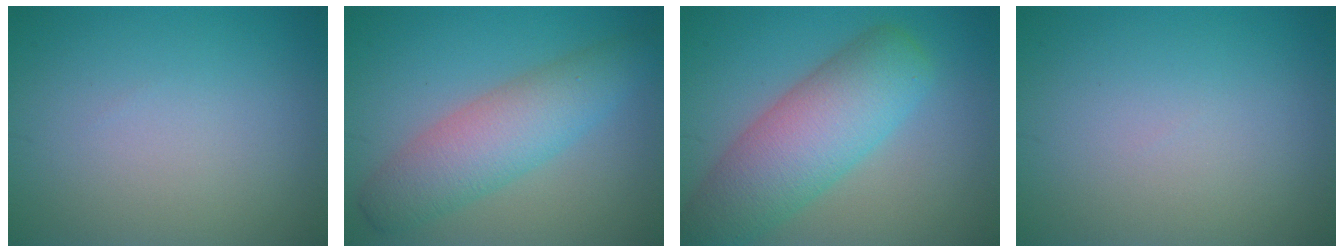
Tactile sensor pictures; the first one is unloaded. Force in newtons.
{"total": 5.8, "press": 5.8, "slide": 0.1}
{"total": 8.3, "press": 8.3, "slide": 0.3}
{"total": 0.0}